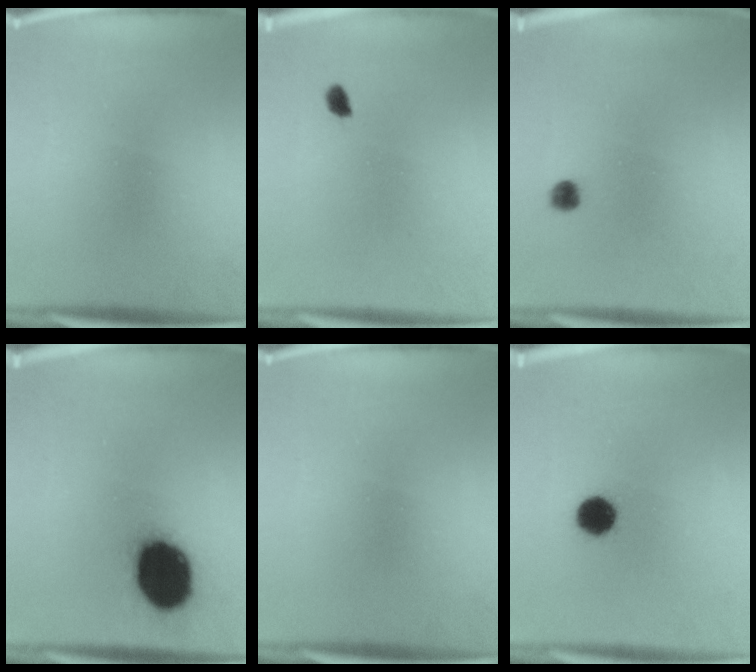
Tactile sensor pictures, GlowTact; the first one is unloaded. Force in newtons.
{"total": 1.5}
{"total": 2.4}
{"total": 19.0}
{"total": 0.0}
{"total": 7.2}